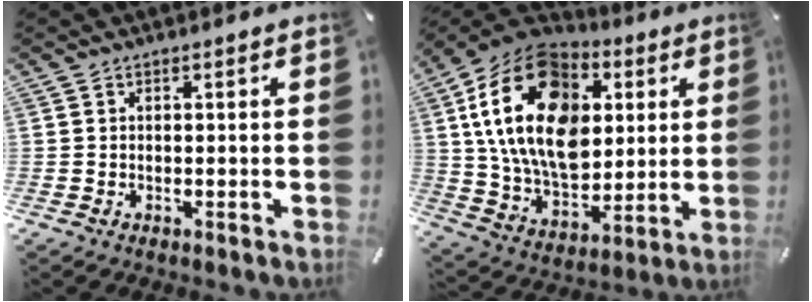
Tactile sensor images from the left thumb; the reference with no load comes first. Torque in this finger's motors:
{"motor_torque": [2.52, 2.48, 1.75, -1.02, 1.06]}